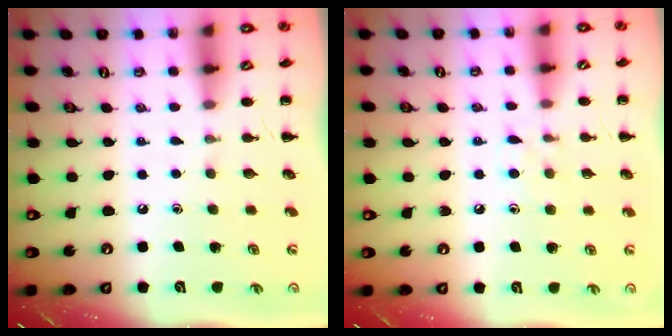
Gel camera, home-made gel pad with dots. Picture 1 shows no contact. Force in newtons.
{"total": 5.3, "press": 4.9, "slide": 2.0}